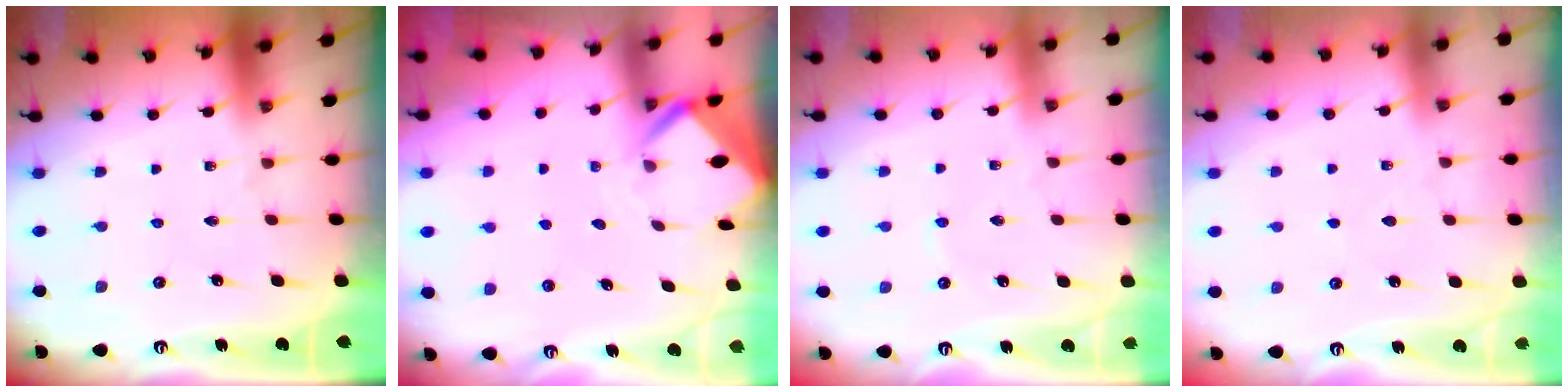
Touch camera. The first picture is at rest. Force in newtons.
{"total": 2.6, "press": 2.6, "slide": 0.2}
{"total": 1.1, "press": 1.1, "slide": 0.2}
{"total": 3.3, "press": 3.2, "slide": 0.3}